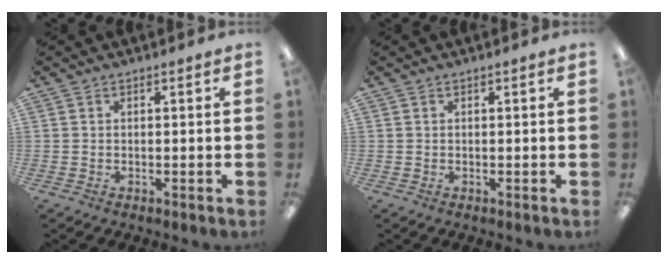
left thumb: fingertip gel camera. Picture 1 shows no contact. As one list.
[{"total": 0.0}]